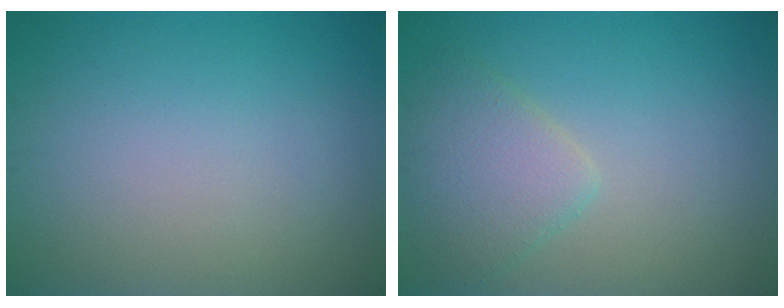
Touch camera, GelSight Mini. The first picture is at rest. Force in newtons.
{"total": 3.3, "press": 3.3, "slide": 0.1}